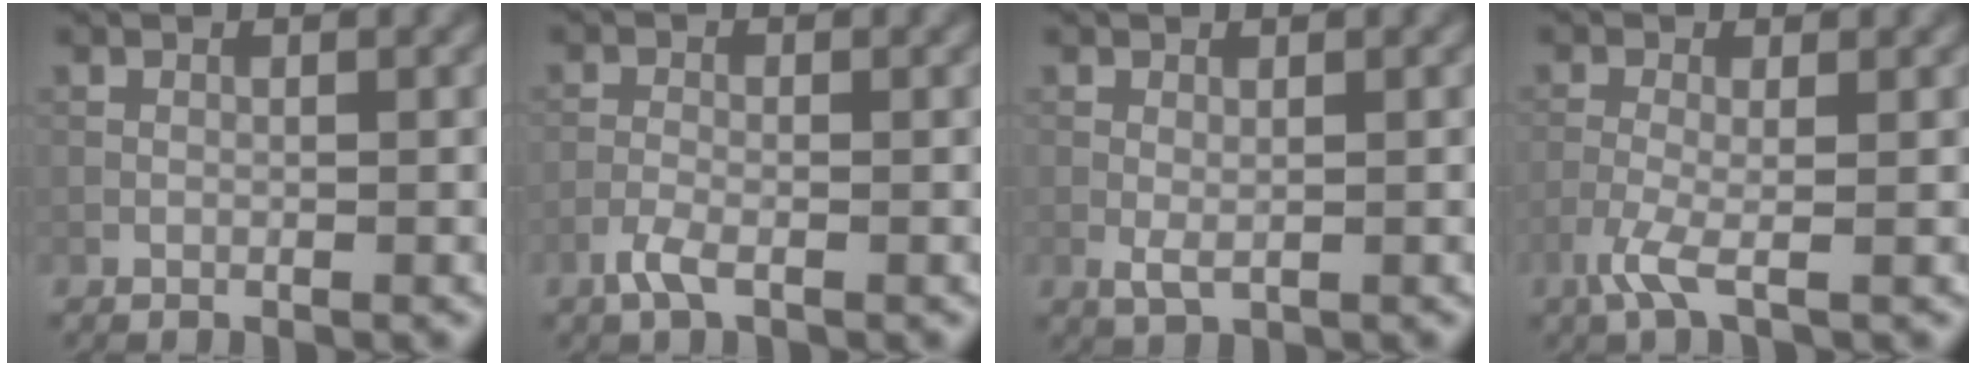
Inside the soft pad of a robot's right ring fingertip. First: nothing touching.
{"total": 1.7, "force": [-1.0, 0.4, 1.2], "torque": [-0.033, -0.001, -0.026]}
{"total": 1.3, "force": [-0.1, 0.7, 1.1], "torque": [-0.026, -0.004, -0.002]}
{"total": 2.6, "force": [-1.2, 0.4, 2.3], "torque": [-0.055, 0.000, -0.035]}